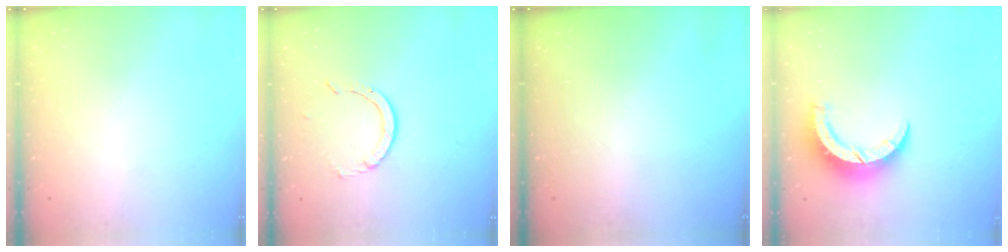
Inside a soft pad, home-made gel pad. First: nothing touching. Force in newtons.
{"total": 1.7, "press": 1.7, "slide": 0.1}
{"total": 0.0}
{"total": 8.0, "press": 8.0, "slide": 0.4}